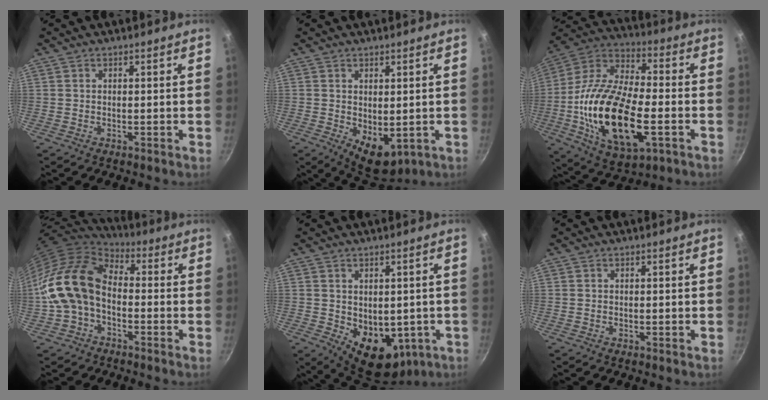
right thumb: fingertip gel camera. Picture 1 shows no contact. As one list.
[{"total": 6.7, "force": [-0.2, 4.0, 5.4], "torque": [-0.057, -0.016, 0.012]}, {"total": 25.0, "force": [-5.2, 11.9, 21.3], "torque": [-0.406, 0.022, -0.099]}, {"total": 14.1, "force": [-2.3, 9.7, 9.9], "torque": [-0.166, 0.044, -0.059]}, {"total": 11.9, "force": [-1.9, 8.4, 8.2], "torque": [-0.085, -0.018, 0.001]}, {"total": 0.0}]